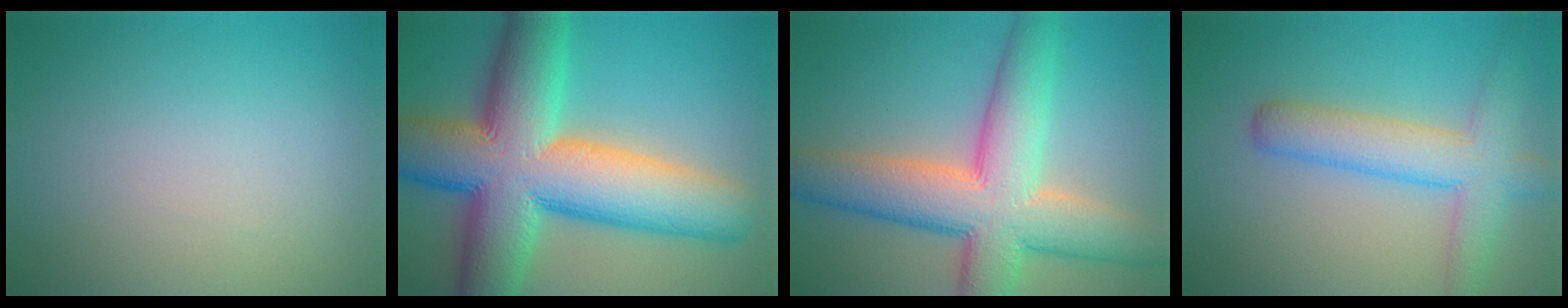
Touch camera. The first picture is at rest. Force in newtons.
{"total": 15.8, "press": 15.8, "slide": 0.6}
{"total": 10.6, "press": 10.6, "slide": 0.5}
{"total": 5.3, "press": 5.3, "slide": 0.3}